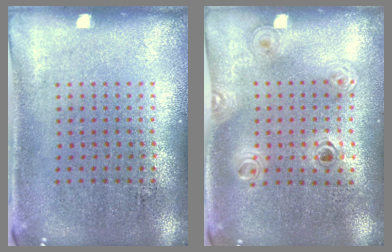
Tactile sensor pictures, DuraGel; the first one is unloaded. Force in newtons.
{"total": 1.2, "press": 1.0, "slide": 0.6}